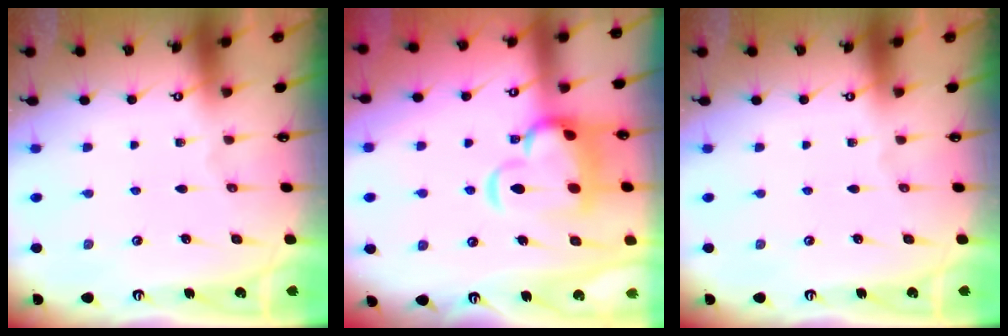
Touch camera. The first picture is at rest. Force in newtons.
{"total": 8.7, "press": 8.5, "slide": 1.5}
{"total": 0.0}